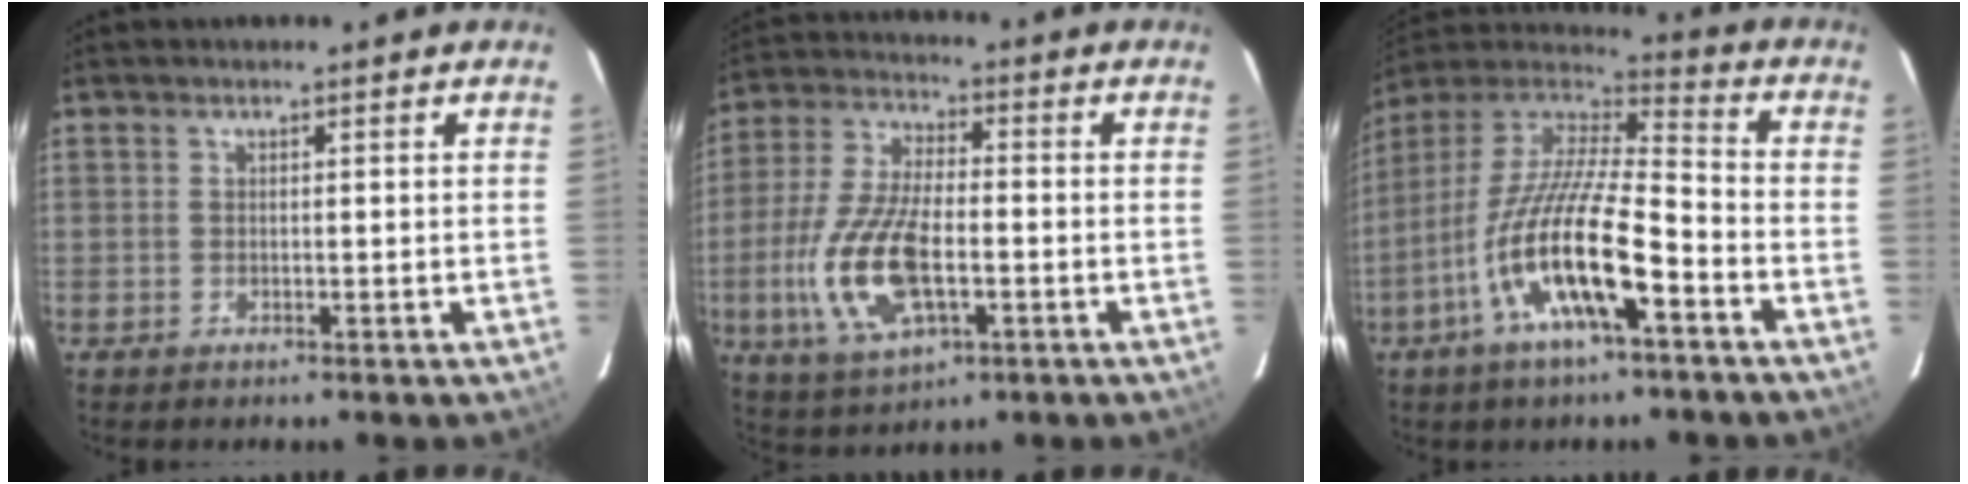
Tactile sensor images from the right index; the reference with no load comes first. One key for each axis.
{"total": 15.8, "fx": -4.0, "fy": 7.0, "fz": 13.6, "tx": -0.295, "ty": -0.007, "tz": -0.072}
{"total": 18.6, "fx": -8.0, "fy": 4.2, "fz": 16.3, "tx": -0.304, "ty": -0.027, "tz": -0.159}